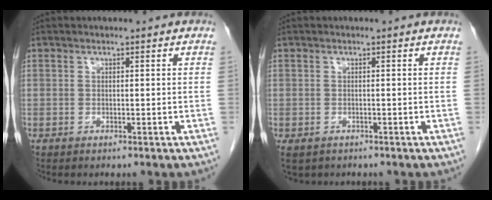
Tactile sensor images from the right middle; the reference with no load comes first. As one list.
[{"total": 3.5, "force": [-2.4, 2.2, 1.2], "torque": [-0.021, -0.004, -0.034]}]